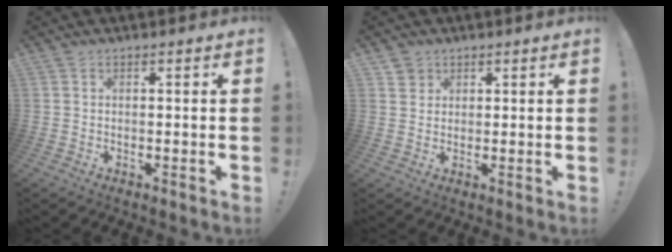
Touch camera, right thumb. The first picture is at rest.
{"total": 2.7, "force": [1.8, 1.9, 0.0], "torque": [0.008, -0.008, 0.032]}